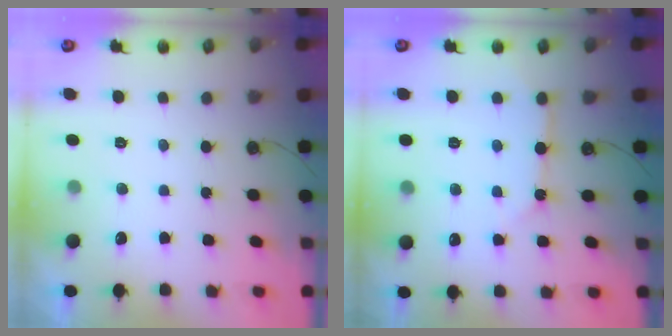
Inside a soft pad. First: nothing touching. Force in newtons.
{"total": 4.9, "press": 4.9, "slide": 0.4}